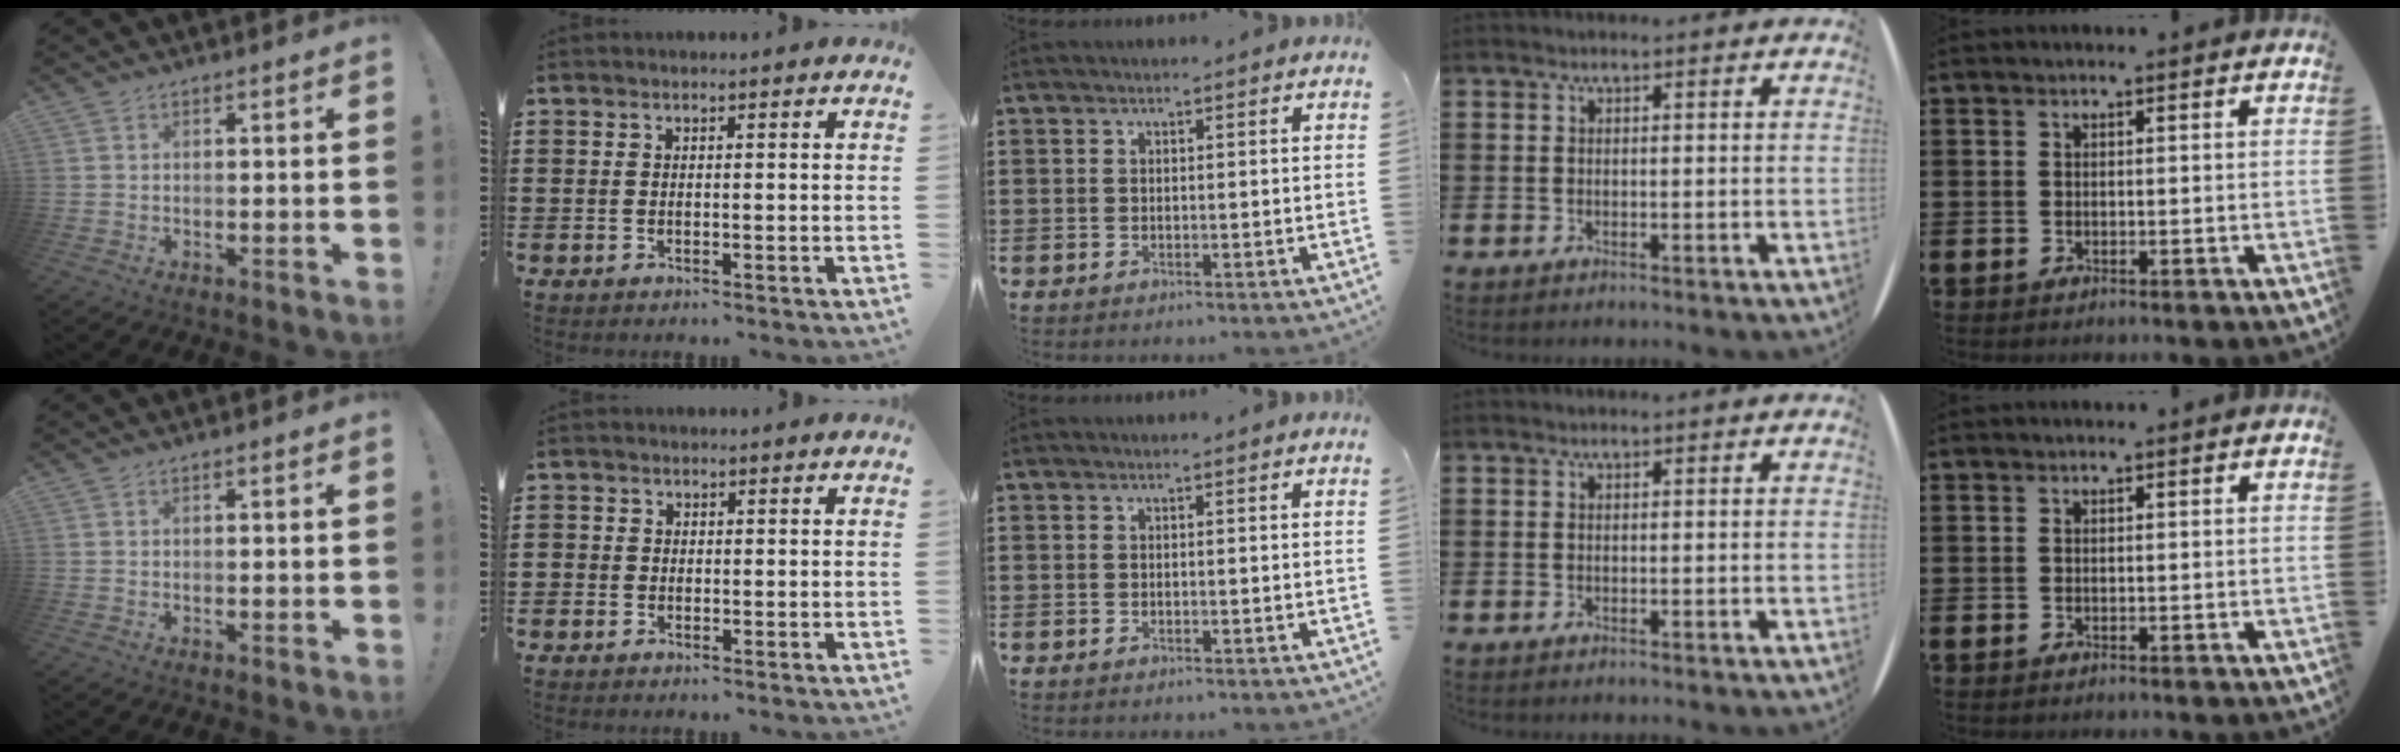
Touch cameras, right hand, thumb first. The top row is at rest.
{"index": {"total": 0.7, "force": [-0.4, 0.6, 0.0], "torque": [-0.002, 0.003, -0.010]}}